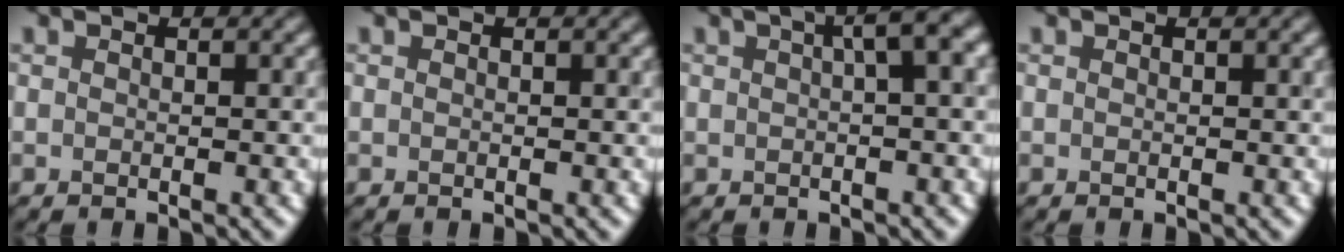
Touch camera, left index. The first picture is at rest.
{"total": 0.5, "force": [0.2, 0.2, 0.4], "torque": [-0.008, -0.001, 0.003]}
{"total": 3.9, "force": [1.1, 0.8, 3.6], "torque": [-0.044, 0.018, 0.011]}
{"total": 0.8, "force": [0.3, 0.3, 0.7], "torque": [-0.013, -0.001, 0.005]}